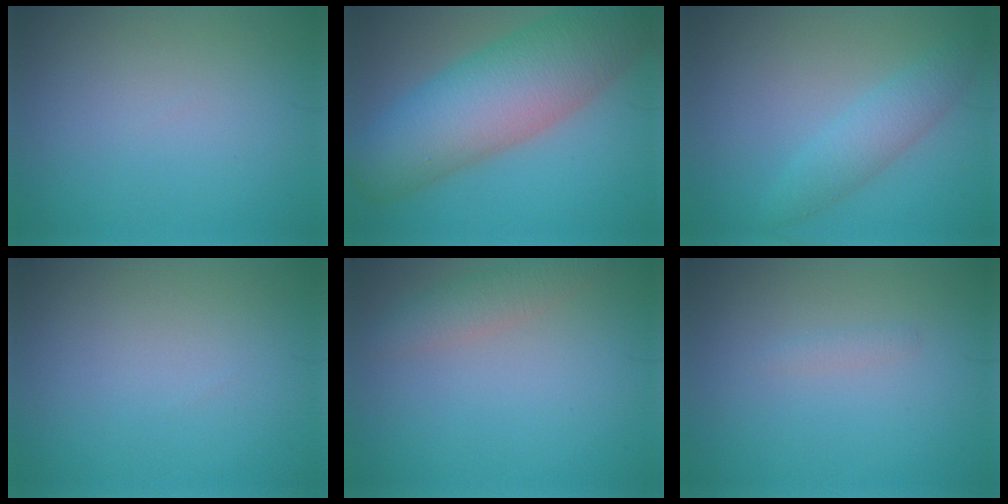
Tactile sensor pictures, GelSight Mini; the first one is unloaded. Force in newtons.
{"total": 11.6, "press": 11.6, "slide": 0.3}
{"total": 2.9, "press": 2.9, "slide": 0.1}
{"total": 0.0}
{"total": 2.3, "press": 2.3, "slide": 0.1}
{"total": 0.7, "press": 0.7, "slide": 0.0}